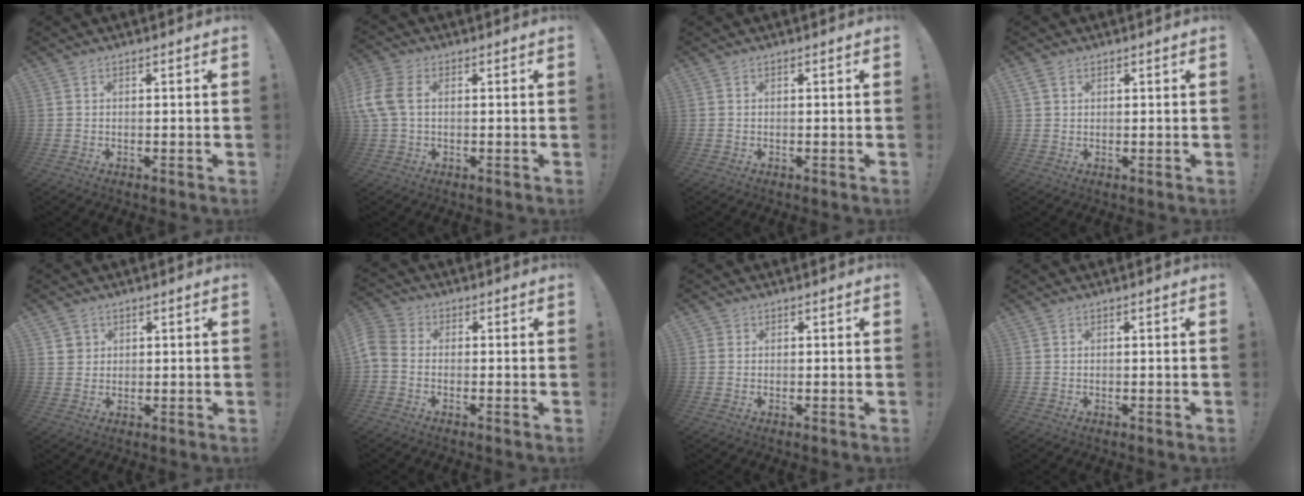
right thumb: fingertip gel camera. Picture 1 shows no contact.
{"total": 8.5, "force": [0.7, 5.4, 6.5], "torque": [-0.150, 0.004, 0.018]}
{"total": 0.0}
{"total": 2.7, "force": [1.6, 1.7, 1.4], "torque": [-0.025, 0.000, 0.031]}
{"total": 2.6, "force": [1.4, 2.1, 0.3], "torque": [0.001, -0.007, 0.024]}
{"total": 3.6, "force": [-1.0, 2.7, 2.1], "torque": [-0.049, 0.006, -0.019]}
{"total": 1.0, "force": [0.3, 0.9, 0.2], "torque": [-0.012, 0.005, 0.008]}
{"total": 0.0}